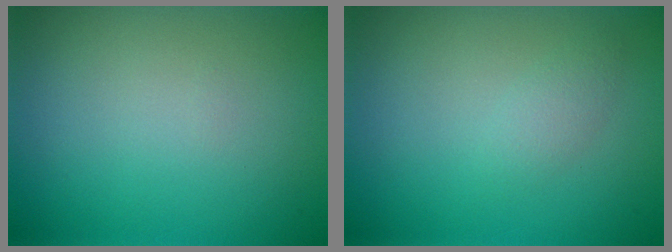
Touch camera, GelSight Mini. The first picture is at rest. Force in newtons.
{"total": 1.2, "press": 1.2, "slide": 0.0}